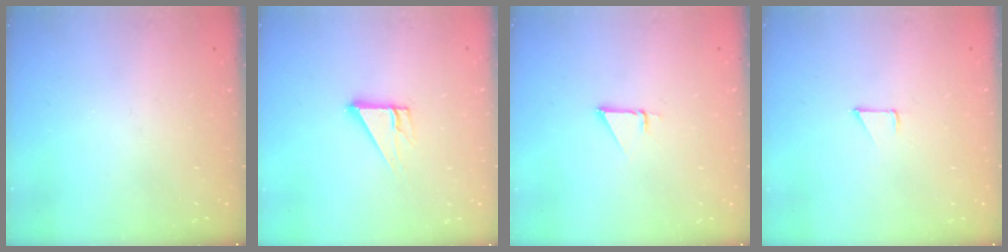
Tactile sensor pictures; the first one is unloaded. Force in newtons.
{"total": 5.1, "press": 5.0, "slide": 0.4}
{"total": 2.3, "press": 2.3, "slide": 0.1}
{"total": 4.5, "press": 4.5, "slide": 0.3}